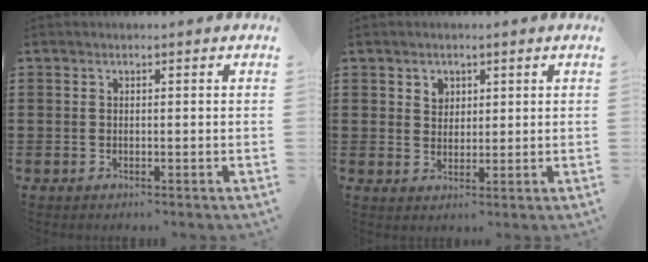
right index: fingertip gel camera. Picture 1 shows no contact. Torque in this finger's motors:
{"motor_torque": [0.03, 0.03, 0.02, 0.03]}